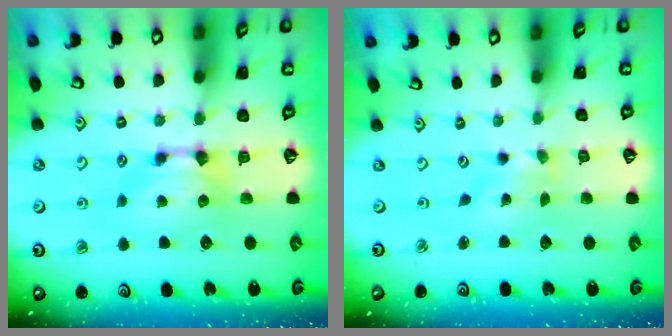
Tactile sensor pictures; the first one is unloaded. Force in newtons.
{"total": 4.0, "press": 3.9, "slide": 0.7}